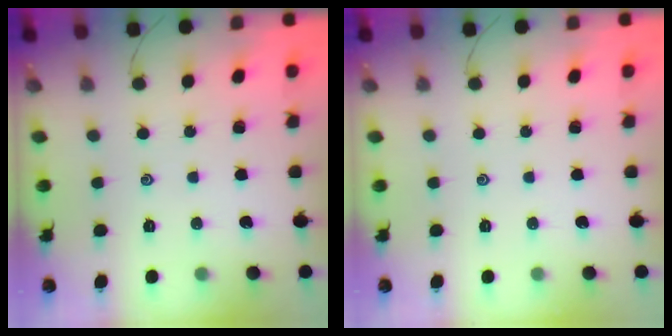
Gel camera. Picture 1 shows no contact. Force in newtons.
{"total": 0.0}